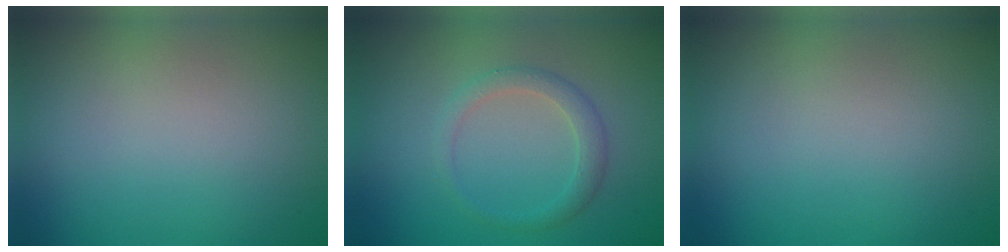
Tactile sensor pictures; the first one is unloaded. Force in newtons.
{"total": 1.9, "press": 1.9, "slide": 0.2}
{"total": 0.0}